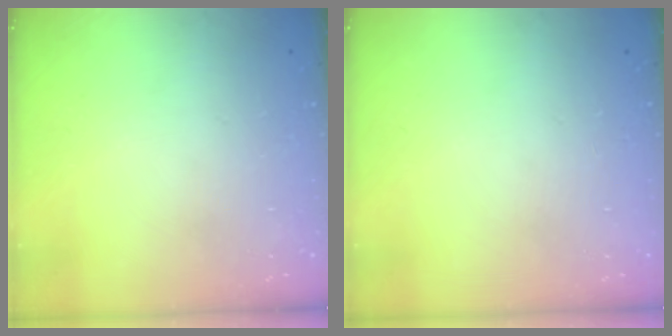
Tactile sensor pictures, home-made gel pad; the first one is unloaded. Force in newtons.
{"total": 0.0}